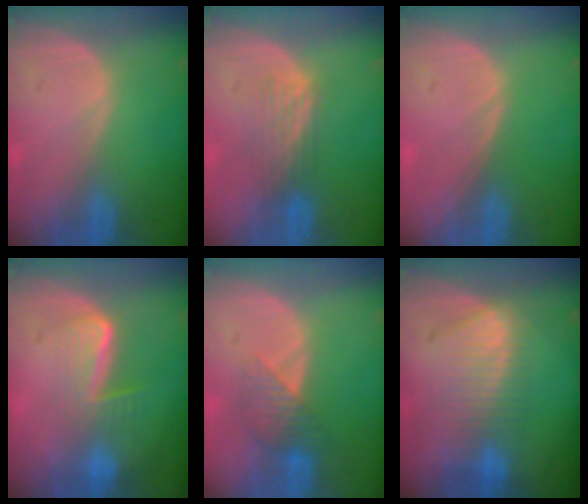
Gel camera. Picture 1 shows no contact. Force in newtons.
{"total": 4.2, "press": 3.6, "slide": 2.2}
{"total": 0.0}
{"total": 6.7, "press": 5.8, "slide": 3.4}
{"total": 4.0, "press": 3.8, "slide": 1.0}
{"total": 7.8, "press": 7.4, "slide": 2.5}